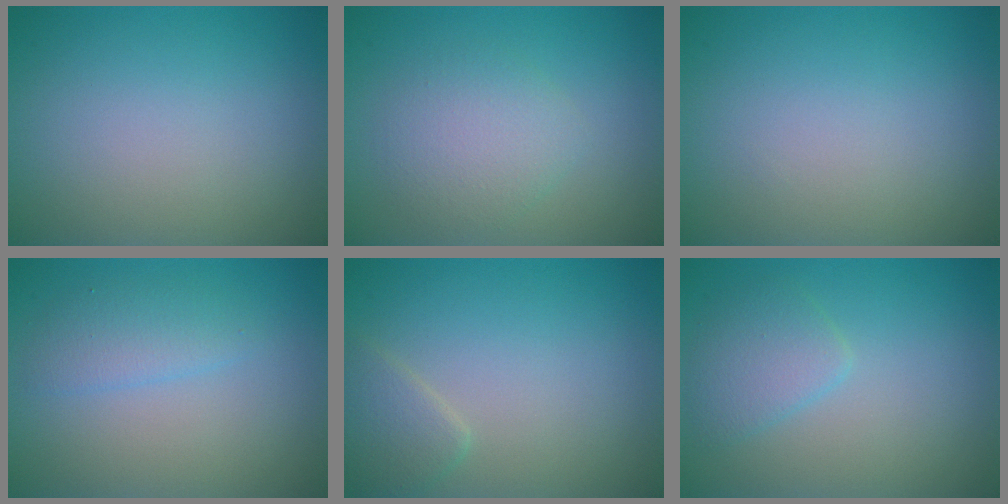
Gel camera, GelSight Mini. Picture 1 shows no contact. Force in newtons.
{"total": 3.0, "press": 3.0, "slide": 0.1}
{"total": 0.0}
{"total": 2.0, "press": 2.0, "slide": 0.1}
{"total": 1.9, "press": 1.9, "slide": 0.1}
{"total": 2.4, "press": 2.4, "slide": 0.1}